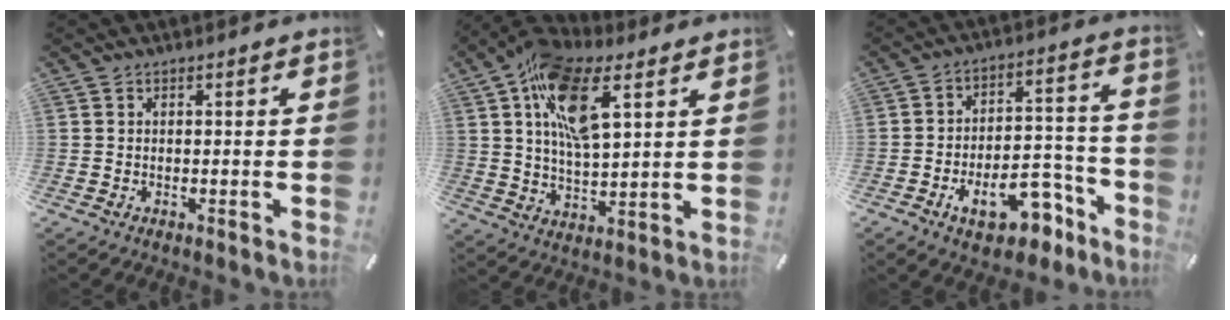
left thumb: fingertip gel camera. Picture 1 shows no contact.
{"total": 15.1, "force": [7.3, 6.9, 11.3], "torque": [-0.203, -0.014, 0.128]}
{"total": 14.9, "force": [-8.3, 7.9, 9.5], "torque": [-0.109, 0.052, -0.134]}